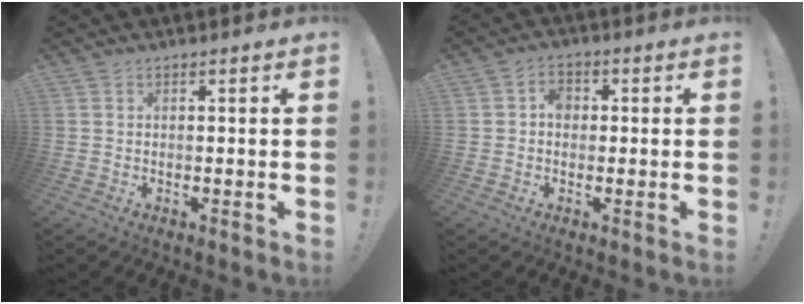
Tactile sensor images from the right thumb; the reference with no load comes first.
{"total": 4.3, "force": [0.4, 3.5, 2.5], "torque": [-0.035, 0.003, 0.006]}